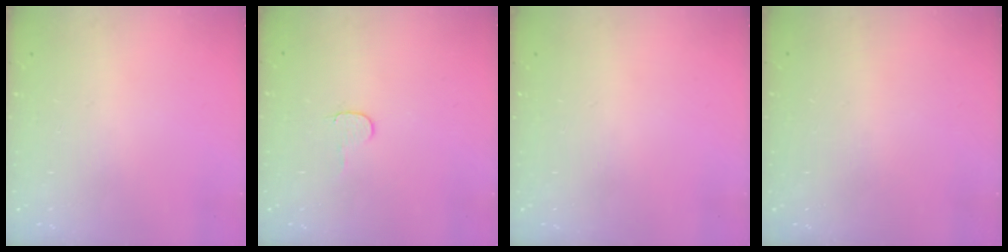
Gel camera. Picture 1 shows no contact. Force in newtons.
{"total": 4.4, "press": 4.4, "slide": 0.3}
{"total": 0.0}
{"total": 0.0}